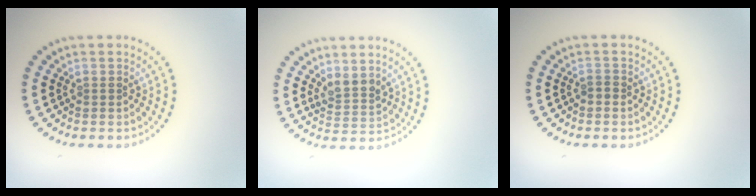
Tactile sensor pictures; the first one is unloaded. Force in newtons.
{"total": 2.2, "press": 1.9, "slide": 1.1}
{"total": 0.7, "press": 0.6, "slide": 0.3}